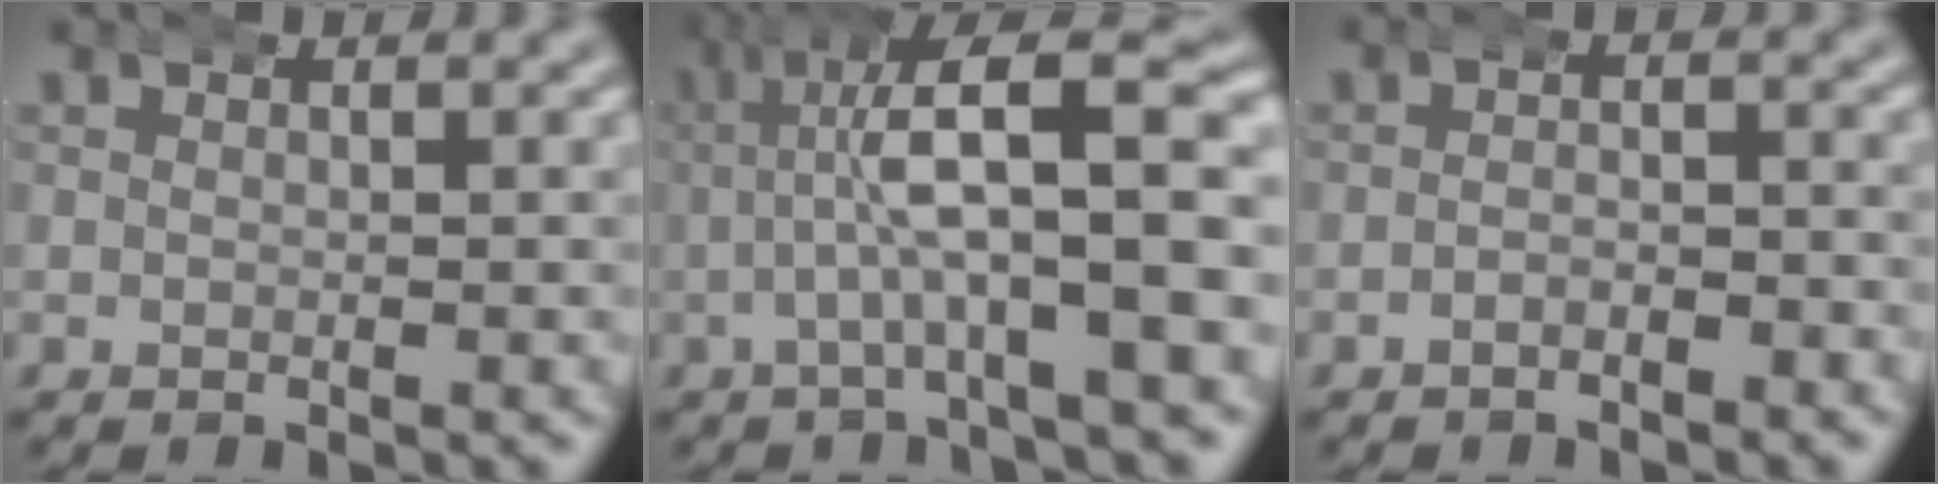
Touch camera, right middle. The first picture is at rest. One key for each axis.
{"total": 10.9, "fx": 1.5, "fy": 4.3, "fz": 9.9, "tx": -0.143, "ty": 0.009, "tz": 0.018}
{"total": 1.9, "fx": -1.6, "fy": 0.6, "fz": 0.8, "tx": 0.002, "ty": 0.003, "tz": -0.036}